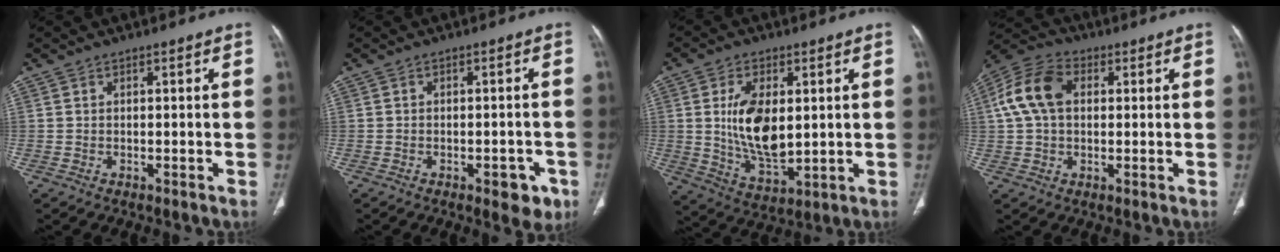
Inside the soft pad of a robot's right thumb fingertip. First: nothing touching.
{"total": 5.1, "force": [-2.5, 2.5, 3.7], "torque": [-0.023, 0.007, -0.027]}
{"total": 12.8, "force": [1.7, 6.8, 10.7], "torque": [-0.184, -0.019, 0.042]}
{"total": 11.1, "force": [2.1, 7.5, 7.9], "torque": [-0.159, 0.027, 0.032]}